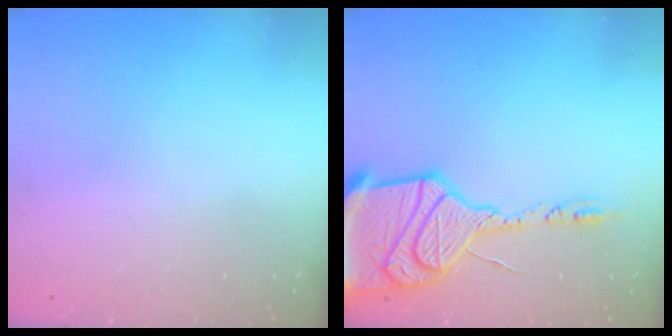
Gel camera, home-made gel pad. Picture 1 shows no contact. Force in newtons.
{"total": 23.1, "press": 22.5, "slide": 4.9}